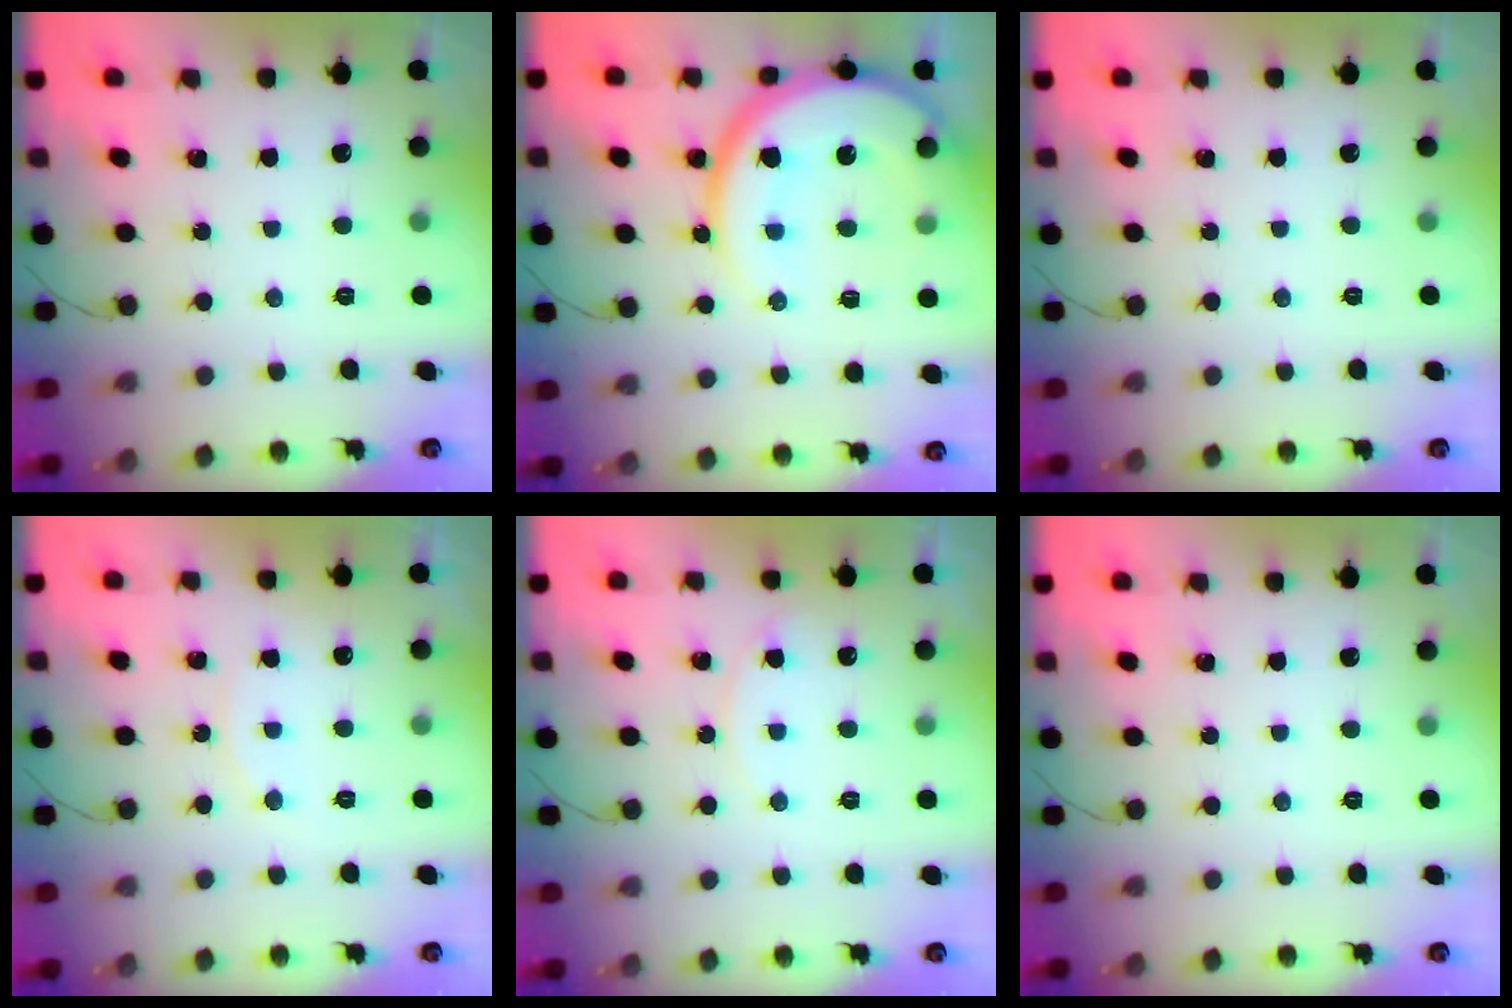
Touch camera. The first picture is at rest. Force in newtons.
{"total": 17.2, "press": 17.1, "slide": 1.4}
{"total": 0.0}
{"total": 4.2, "press": 4.2, "slide": 0.4}
{"total": 5.7, "press": 5.6, "slide": 0.6}
{"total": 0.0}